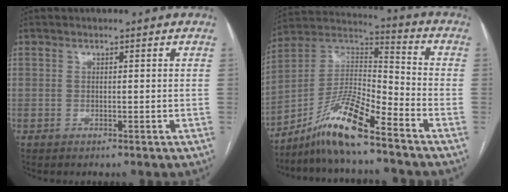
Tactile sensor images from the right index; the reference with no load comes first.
{"total": 12.2, "force": [-8.9, 1.0, 8.4], "torque": [-0.166, 0.013, -0.165]}